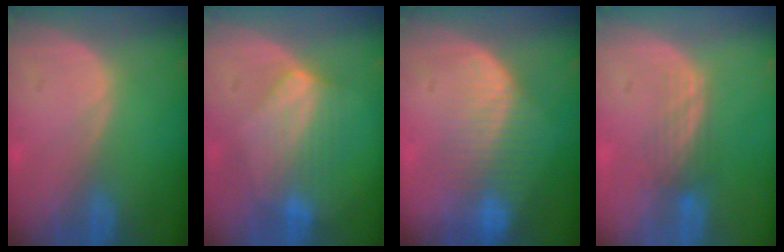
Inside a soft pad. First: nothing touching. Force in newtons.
{"total": 7.0, "press": 6.5, "slide": 2.7}
{"total": 8.4, "press": 7.2, "slide": 4.4}
{"total": 3.5, "press": 2.8, "slide": 2.1}